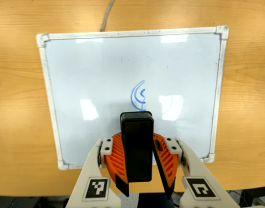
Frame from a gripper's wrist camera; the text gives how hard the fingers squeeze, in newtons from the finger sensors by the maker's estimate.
{"total": 9.4, "left": 9.8, "right": 8.9}